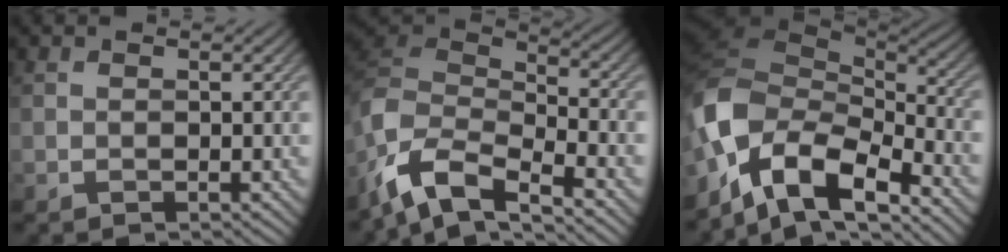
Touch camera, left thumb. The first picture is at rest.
{"total": 9.6, "force": [-6.6, 3.7, 5.9], "torque": [-0.138, -0.010, -0.134]}
{"total": 14.1, "force": [-5.5, 7.9, 10.2], "torque": [-0.250, -0.012, -0.102]}